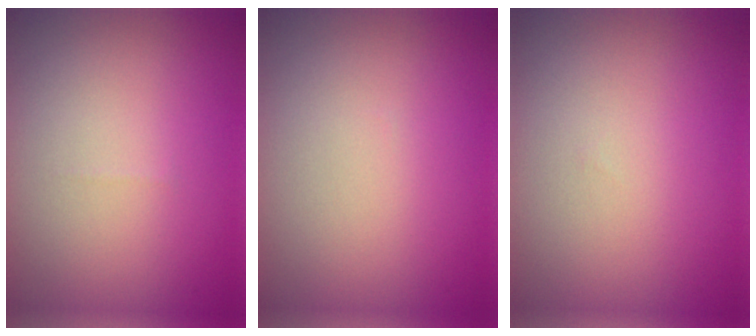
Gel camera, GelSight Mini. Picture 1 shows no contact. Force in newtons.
{"total": 0.0}
{"total": 0.0}